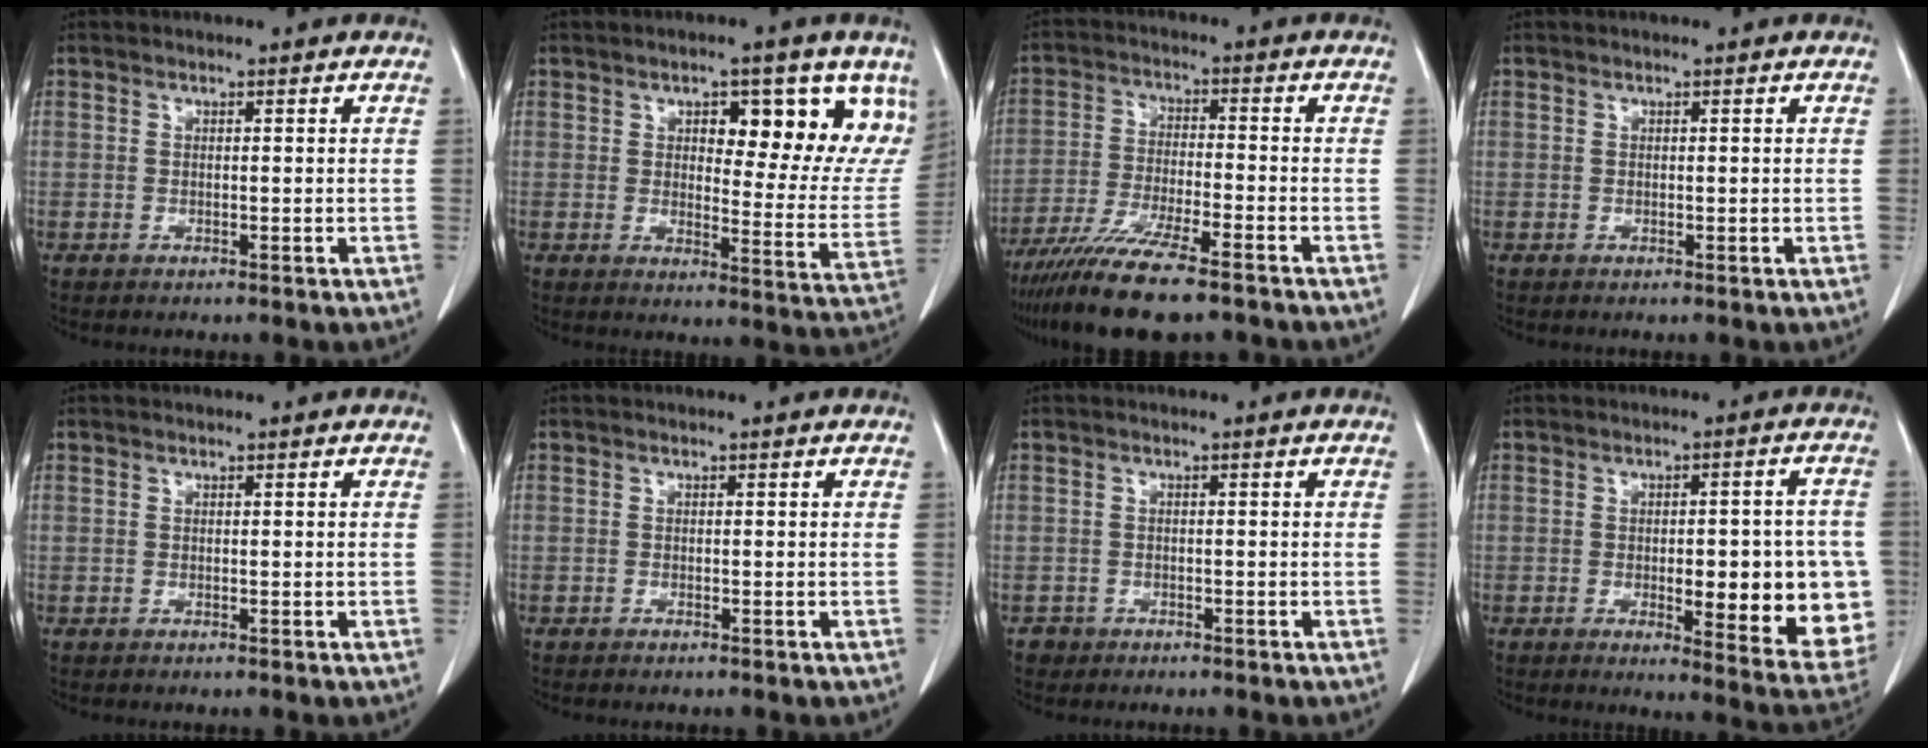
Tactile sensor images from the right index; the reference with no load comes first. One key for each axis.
{"total": 13.4, "fx": 7.0, "fy": 5.2, "fz": 10.1, "tx": -0.110, "ty": -0.008, "tz": 0.091}
{"total": 13.8, "fx": -10.6, "fy": 1.4, "fz": 8.7, "tx": -0.165, "ty": -0.039, "tz": -0.181}
{"total": 0.0}
{"total": 0.0}
{"total": 0.0}
{"total": 1.3, "fx": -0.8, "fy": 1.0, "fz": -0.3, "tx": -0.003, "ty": 0.004, "tz": -0.014}
{"total": 15.4, "fx": -2.2, "fy": 4.4, "fz": 14.6, "tx": -0.128, "ty": 0.009, "tz": -0.007}